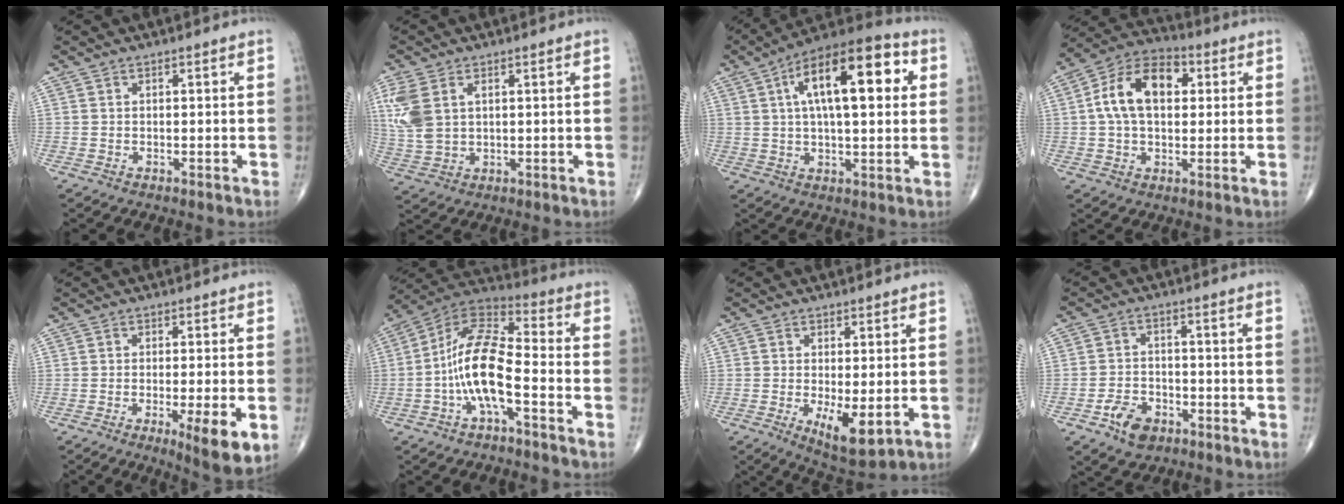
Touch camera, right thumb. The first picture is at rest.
{"total": 8.5, "force": [2.5, 5.2, 6.2], "torque": [-0.156, 0.004, 0.059]}
{"total": 19.3, "force": [5.0, 7.8, 17.0], "torque": [-0.245, 0.017, 0.067]}
{"total": 13.7, "force": [2.5, 8.5, 10.4], "torque": [-0.173, 0.026, 0.033]}
{"total": 8.2, "force": [-2.7, 1.6, 7.6], "torque": [-0.110, -0.016, -0.038]}
{"total": 13.3, "force": [-3.9, 4.4, 11.9], "torque": [-0.232, 0.052, -0.081]}
{"total": 7.8, "force": [-1.7, 3.0, 7.0], "torque": [-0.108, -0.023, -0.018]}
{"total": 6.4, "force": [-3.4, 4.2, 3.4], "torque": [-0.044, 0.018, -0.058]}